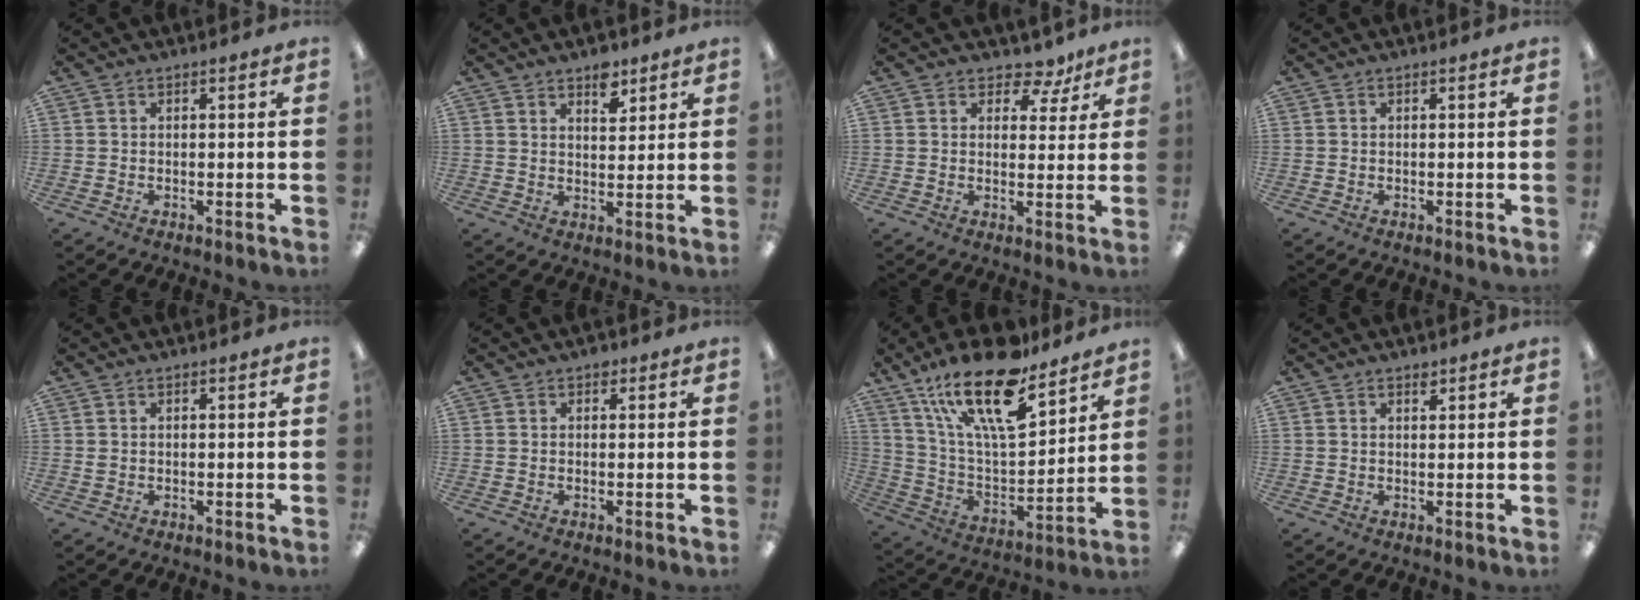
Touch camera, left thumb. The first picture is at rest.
{"total": 5.4, "force": [4.0, 2.6, 2.5], "torque": [-0.019, -0.026, 0.066]}
{"total": 5.6, "force": [4.0, 3.2, 2.3], "torque": [-0.018, -0.022, 0.066]}
{"total": 0.0}
{"total": 1.0, "force": [0.4, 0.7, 0.6], "torque": [-0.013, 0.003, 0.006]}
{"total": 1.5, "force": [0.8, 1.0, 0.8], "torque": [-0.008, 0.000, 0.013]}
{"total": 23.4, "force": [15.9, 8.0, 15.2], "torque": [-0.274, -0.096, 0.272]}
{"total": 1.7, "force": [1.4, 0.7, 0.8], "torque": [0.000, -0.008, 0.022]}